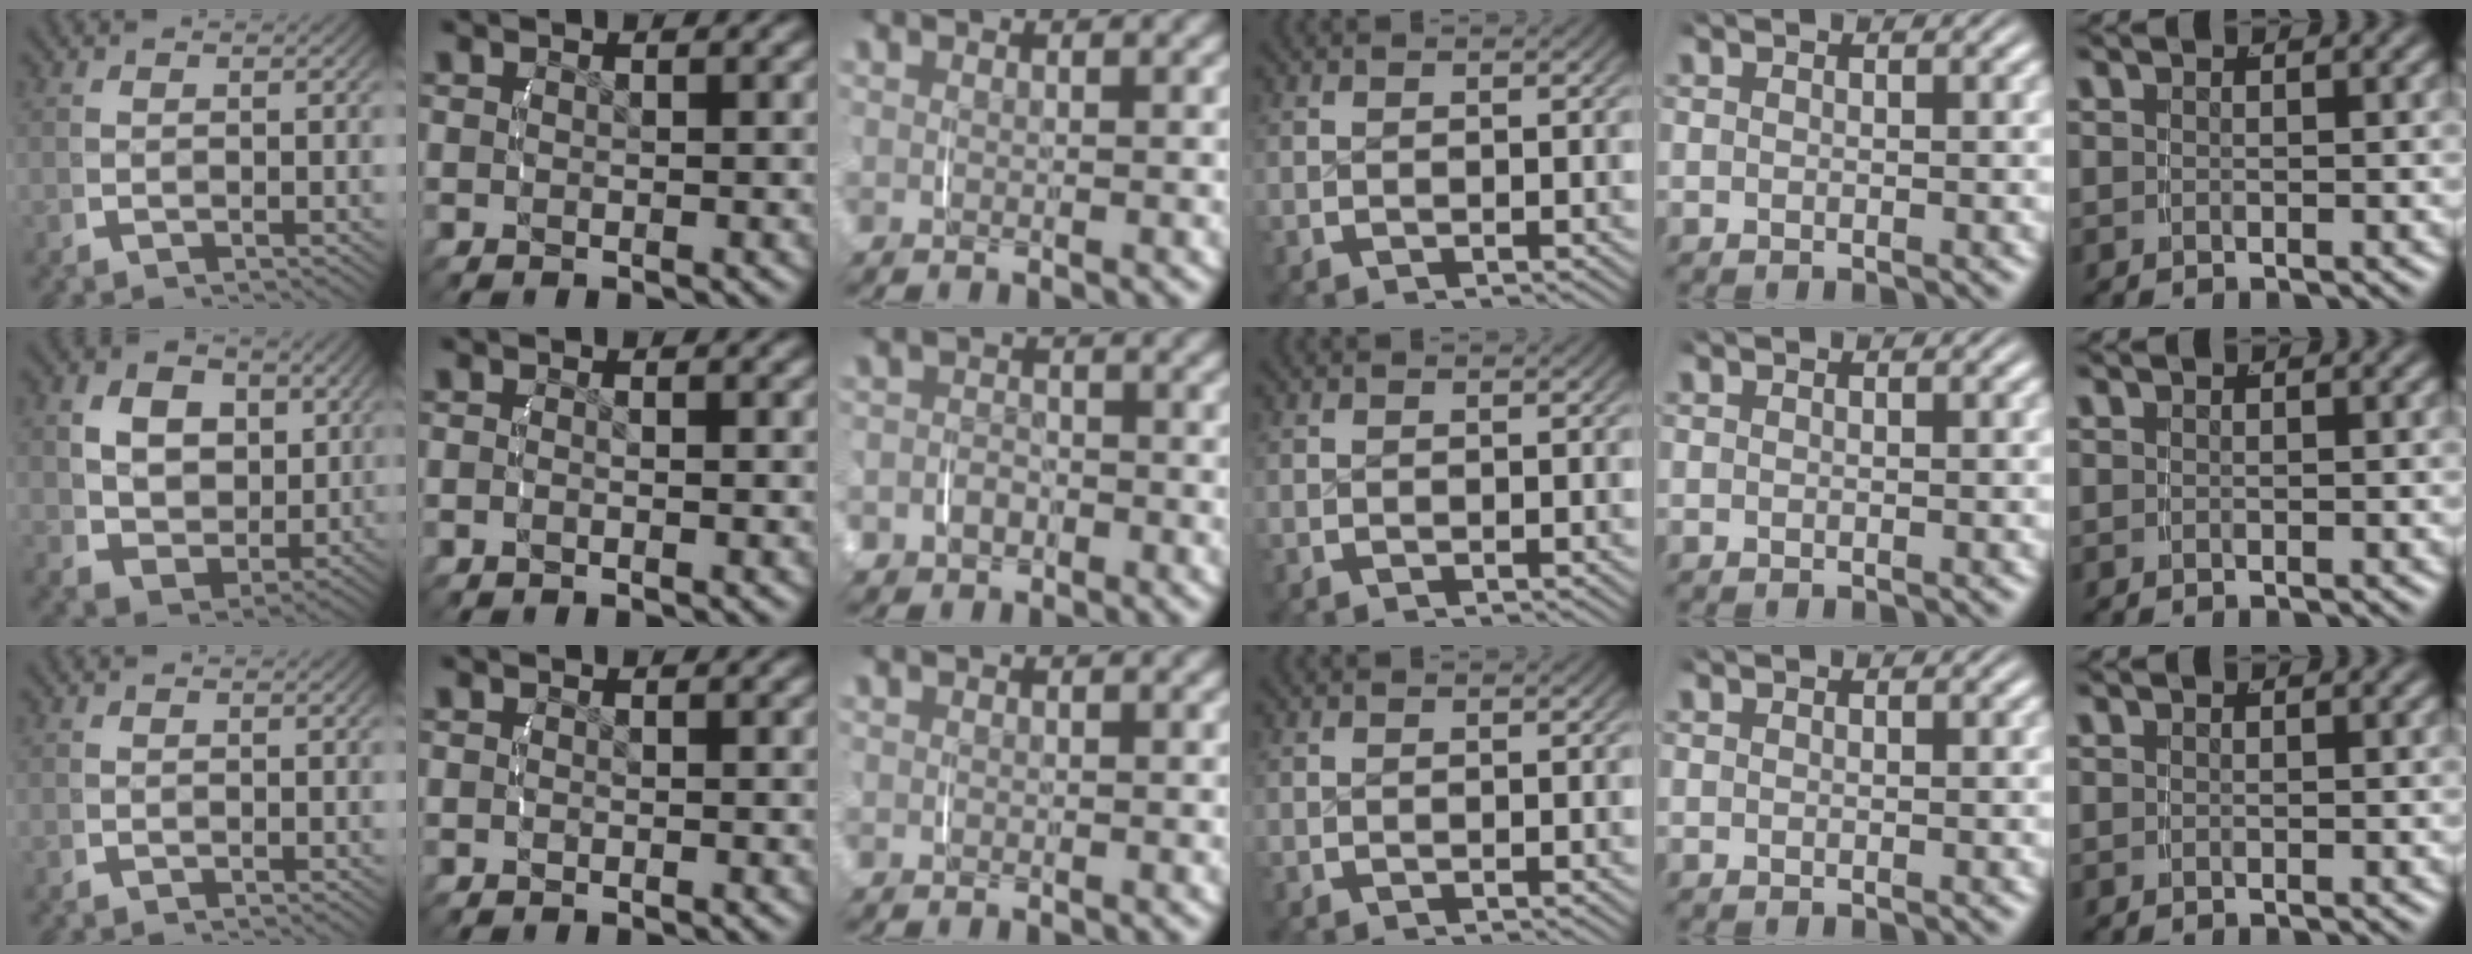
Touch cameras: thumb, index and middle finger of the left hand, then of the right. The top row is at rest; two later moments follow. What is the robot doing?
{"motion": "lift_and_place", "object": "scarf"}